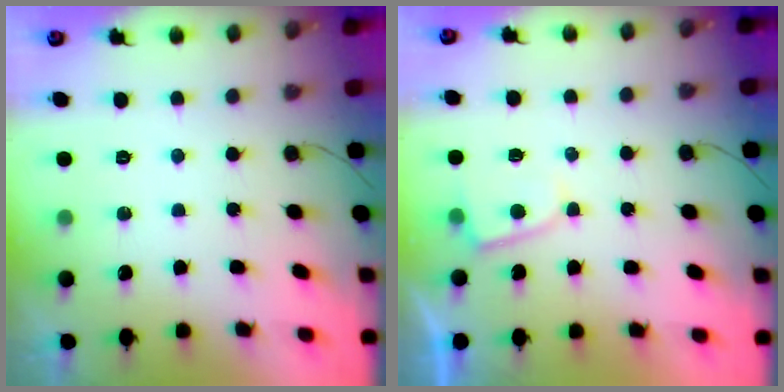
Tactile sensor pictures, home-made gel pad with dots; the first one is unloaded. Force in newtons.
{"total": 3.0, "press": 2.9, "slide": 0.3}